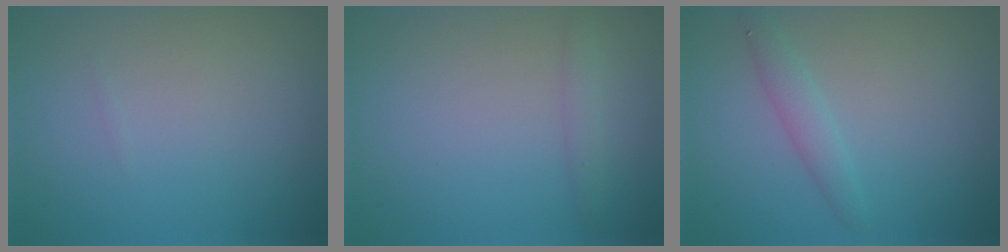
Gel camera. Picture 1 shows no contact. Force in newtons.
{"total": 1.1, "press": 1.0, "slide": 0.1}
{"total": 1.6, "press": 1.6, "slide": 0.0}